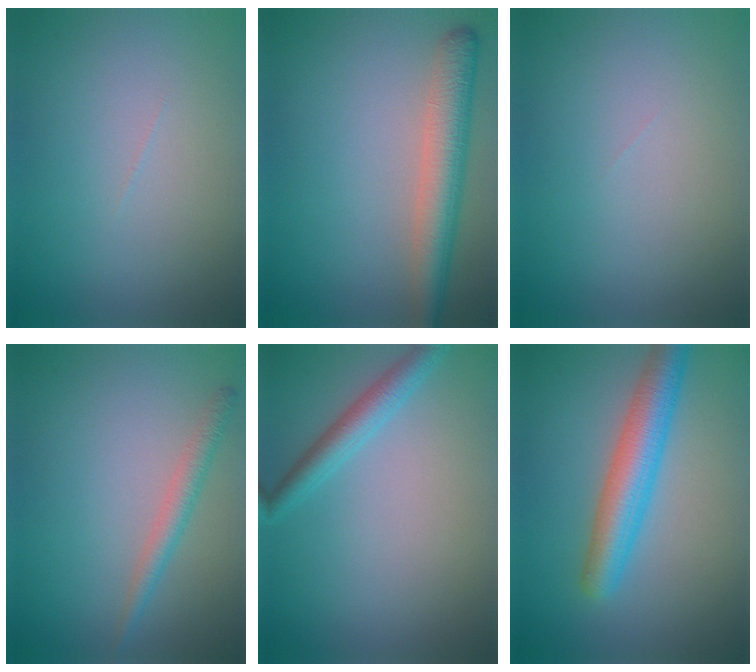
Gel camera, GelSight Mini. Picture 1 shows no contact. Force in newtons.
{"total": 5.2, "press": 5.2, "slide": 0.2}
{"total": 0.0}
{"total": 2.0, "press": 2.0, "slide": 0.0}
{"total": 2.6, "press": 2.6, "slide": 0.1}
{"total": 5.3, "press": 5.3, "slide": 0.1}